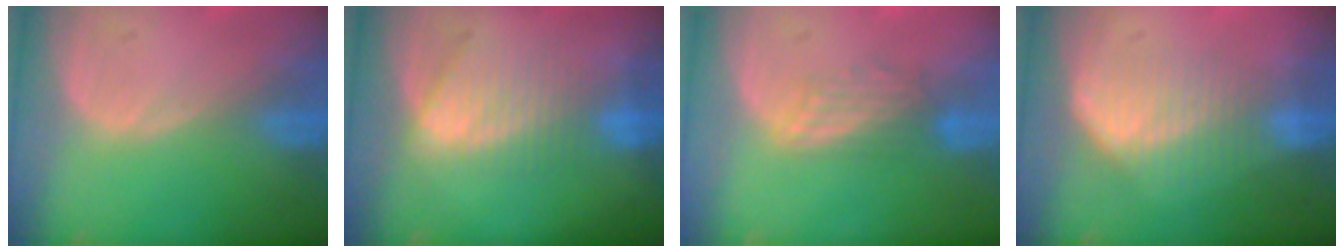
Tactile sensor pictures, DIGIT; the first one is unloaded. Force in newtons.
{"total": 7.4, "press": 7.3, "slide": 1.3}
{"total": 3.2, "press": 3.1, "slide": 0.7}
{"total": 6.8, "press": 6.1, "slide": 3.1}